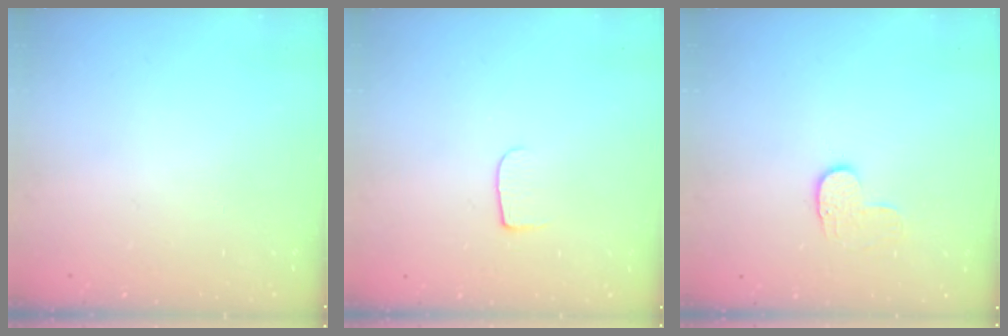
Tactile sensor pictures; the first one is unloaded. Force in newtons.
{"total": 6.5, "press": 6.5, "slide": 0.7}
{"total": 4.1, "press": 4.1, "slide": 0.3}